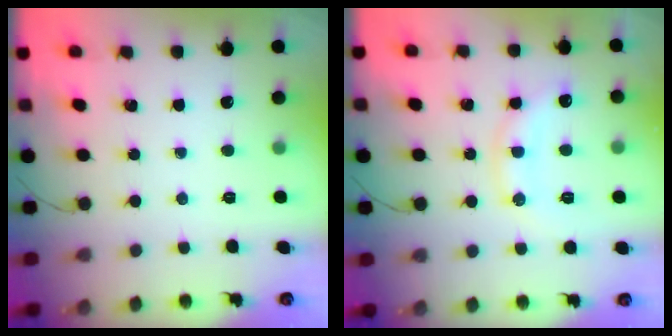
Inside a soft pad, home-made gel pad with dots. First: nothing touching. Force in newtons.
{"total": 12.8, "press": 12.8, "slide": 0.6}